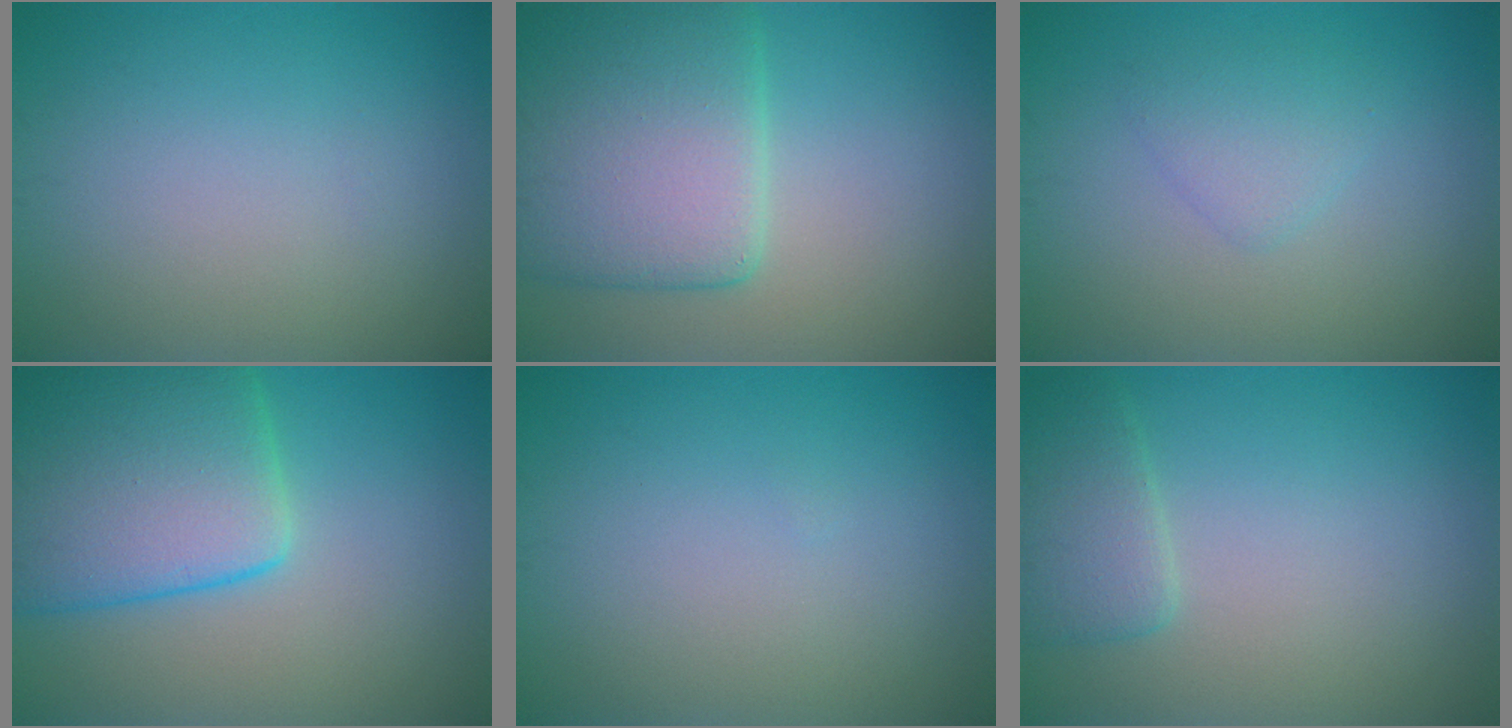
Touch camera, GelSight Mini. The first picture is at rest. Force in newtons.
{"total": 9.0, "press": 9.0, "slide": 0.6}
{"total": 1.9, "press": 1.8, "slide": 0.1}
{"total": 10.8, "press": 10.8, "slide": 0.5}
{"total": 0.0}
{"total": 2.9, "press": 2.9, "slide": 0.3}